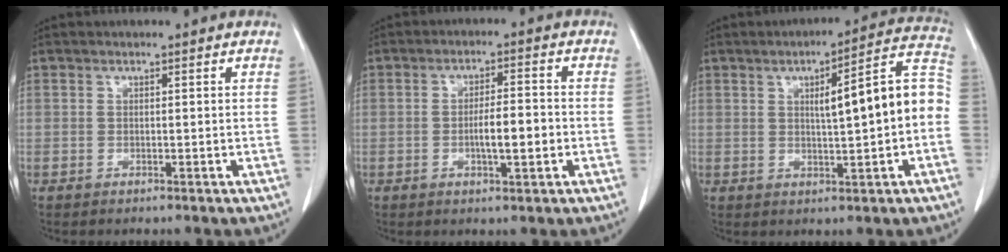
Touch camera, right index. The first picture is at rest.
{"total": 5.3, "force": [-1.1, 1.0, 5.1], "torque": [-0.091, 0.004, -0.014]}
{"total": 12.1, "force": [0.1, 1.3, 12.0], "torque": [-0.158, 0.032, 0.002]}